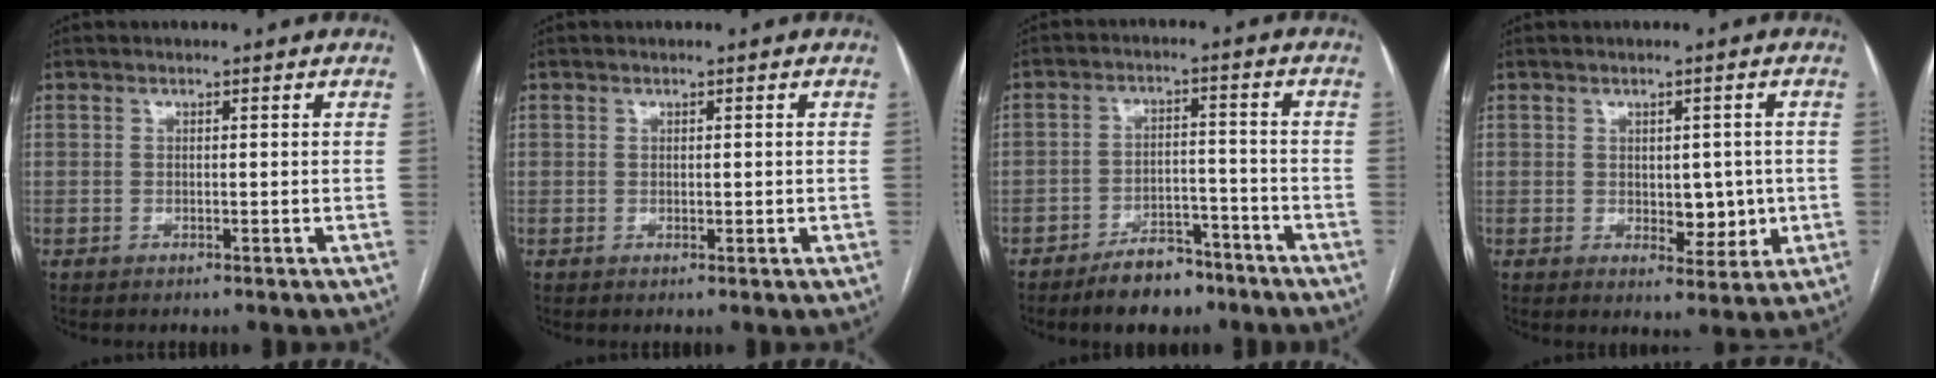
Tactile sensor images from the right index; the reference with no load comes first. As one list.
[{"total": 0.9, "force": [0.2, 0.7, 0.6], "torque": [-0.009, -0.002, 0.005]}, {"total": 7.5, "force": [-5.6, 3.4, 3.5], "torque": [-0.057, 0.007, -0.089]}, {"total": 5.4, "force": [-0.1, 3.1, 4.4], "torque": [-0.052, 0.000, 0.009]}]